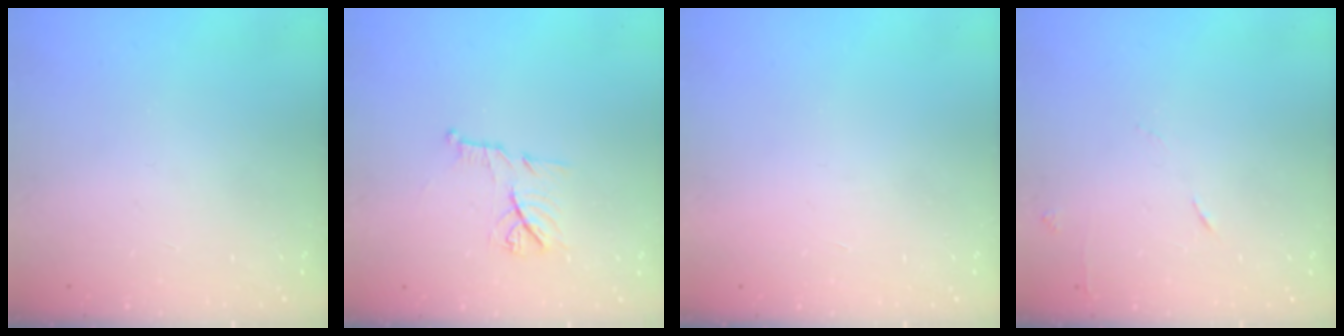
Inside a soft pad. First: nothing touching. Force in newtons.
{"total": 9.5, "press": 9.5, "slide": 0.2}
{"total": 1.7, "press": 1.7, "slide": 0.1}
{"total": 6.6, "press": 6.6, "slide": 0.8}